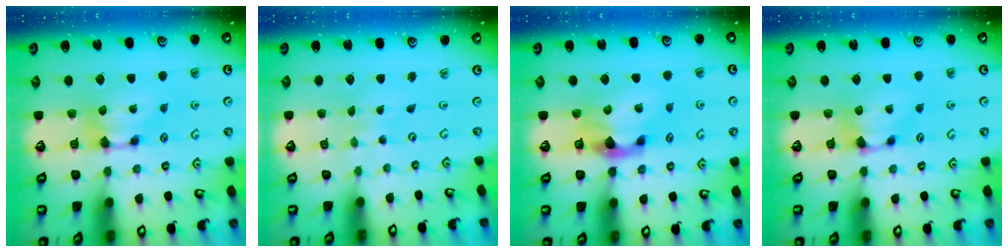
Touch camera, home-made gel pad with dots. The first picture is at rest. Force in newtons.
{"total": 4.5, "press": 4.5, "slide": 0.3}
{"total": 3.0, "press": 2.6, "slide": 1.3}
{"total": 0.0}